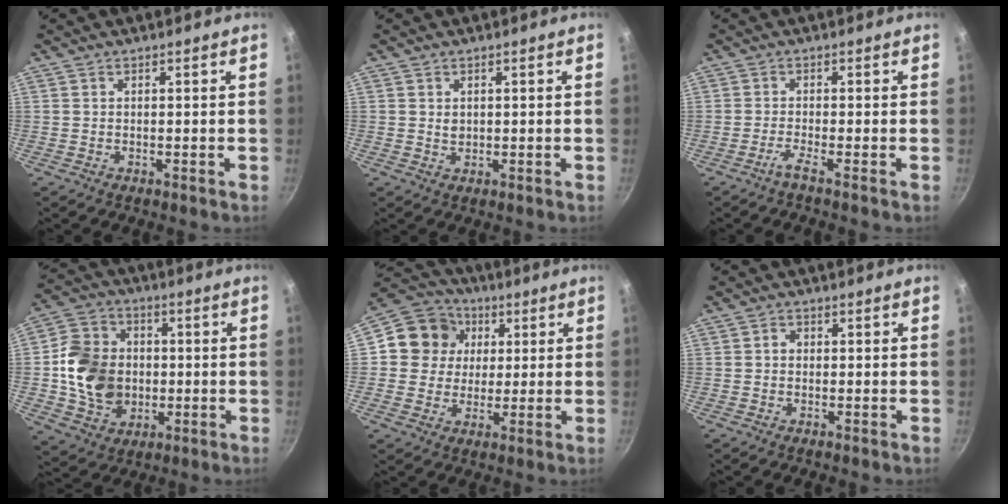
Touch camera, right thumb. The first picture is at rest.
{"total": 1.5, "force": [0.4, 1.3, 0.7], "torque": [-0.009, 0.000, 0.008]}
{"total": 1.9, "force": [-1.3, -0.5, 1.4], "torque": [-0.043, 0.003, -0.032]}
{"total": 15.0, "force": [-0.4, 12.4, 8.5], "torque": [-0.131, 0.018, -0.006]}
{"total": 11.7, "force": [2.9, 10.7, 3.9], "torque": [-0.036, 0.014, 0.038]}
{"total": 1.4, "force": [0.0, 1.2, 0.7], "torque": [-0.010, 0.006, -0.003]}